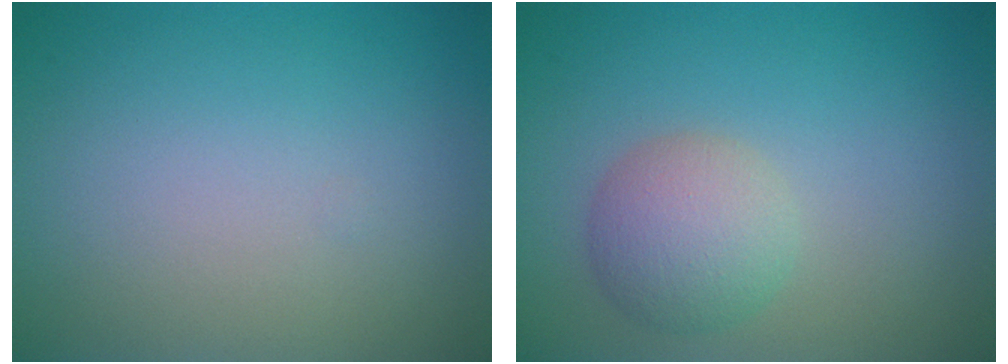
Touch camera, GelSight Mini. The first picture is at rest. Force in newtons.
{"total": 3.7, "press": 3.7, "slide": 0.1}